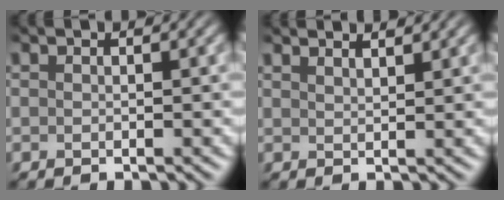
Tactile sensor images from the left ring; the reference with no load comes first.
{"total": 2.3, "force": [2.2, 0.1, 0.7], "torque": [-0.002, 0.005, 0.027]}